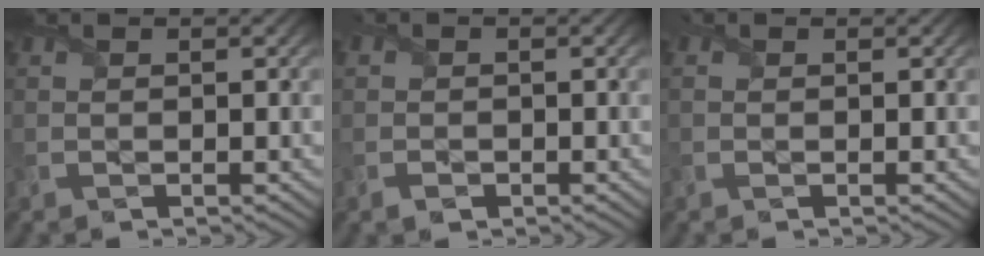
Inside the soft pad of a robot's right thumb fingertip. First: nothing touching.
{"total": 1.5, "force": [-0.7, 1.3, 0.2], "torque": [-0.007, -0.002, -0.021]}
{"total": 0.8, "force": [0.2, 0.7, 0.3], "torque": [-0.012, 0.000, 0.003]}